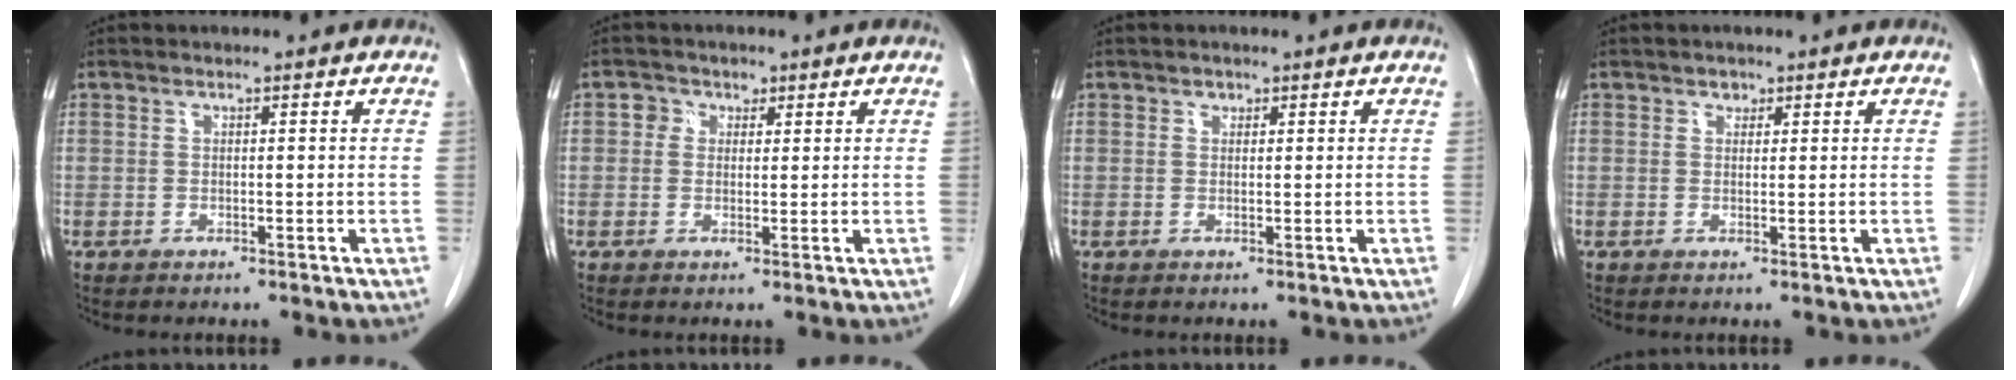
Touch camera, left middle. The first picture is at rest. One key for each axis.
{"total": 2.4, "fx": 0.9, "fy": 2.1, "fz": 0.5, "tx": -0.007, "ty": 0.004, "tz": 0.010}
{"total": 0.7, "fx": 0.5, "fy": 0.5, "fz": 0.1, "tx": 0.001, "ty": -0.002, "tz": 0.005}
{"total": 1.0, "fx": 0.7, "fy": 0.7, "fz": 0.2, "tx": -0.002, "ty": -0.003, "tz": 0.010}